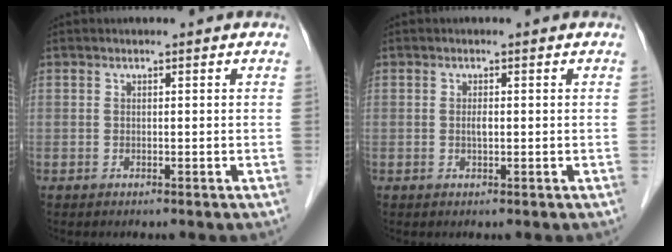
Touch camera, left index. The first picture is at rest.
{"total": 1.1, "force": [-0.6, 0.3, 0.9], "torque": [-0.017, -0.006, -0.010]}